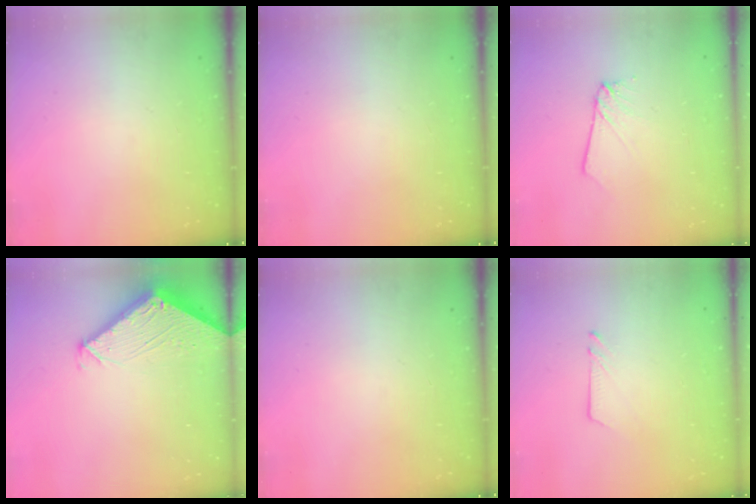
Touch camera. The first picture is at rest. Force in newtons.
{"total": 0.0}
{"total": 2.6, "press": 2.6, "slide": 0.3}
{"total": 3.9, "press": 3.9, "slide": 0.3}
{"total": 0.0}
{"total": 3.5, "press": 3.4, "slide": 0.5}